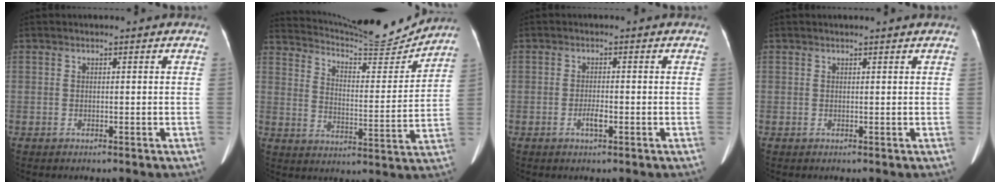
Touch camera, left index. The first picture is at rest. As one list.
[{"total": 16.5, "force": [16.0, 0.6, 4.0], "torque": [-0.080, -0.036, 0.231]}, {"total": 2.0, "force": [-1.0, 0.4, 1.7], "torque": [-0.032, -0.001, -0.017]}, {"total": 1.8, "force": [1.6, -0.1, 0.7], "torque": [-0.011, 0.011, 0.018]}]